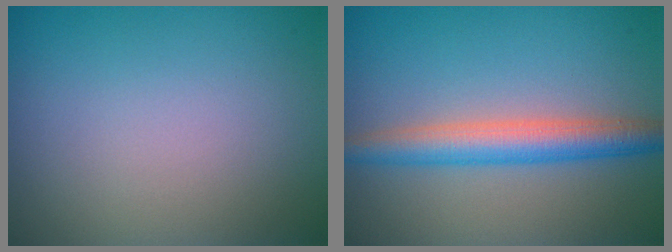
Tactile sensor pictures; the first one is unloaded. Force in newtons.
{"total": 4.2, "press": 4.2, "slide": 0.1}